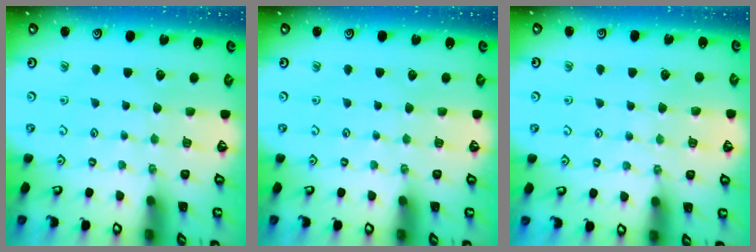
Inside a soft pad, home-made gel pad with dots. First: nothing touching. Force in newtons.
{"total": 0.0}
{"total": 4.4, "press": 4.4, "slide": 0.5}